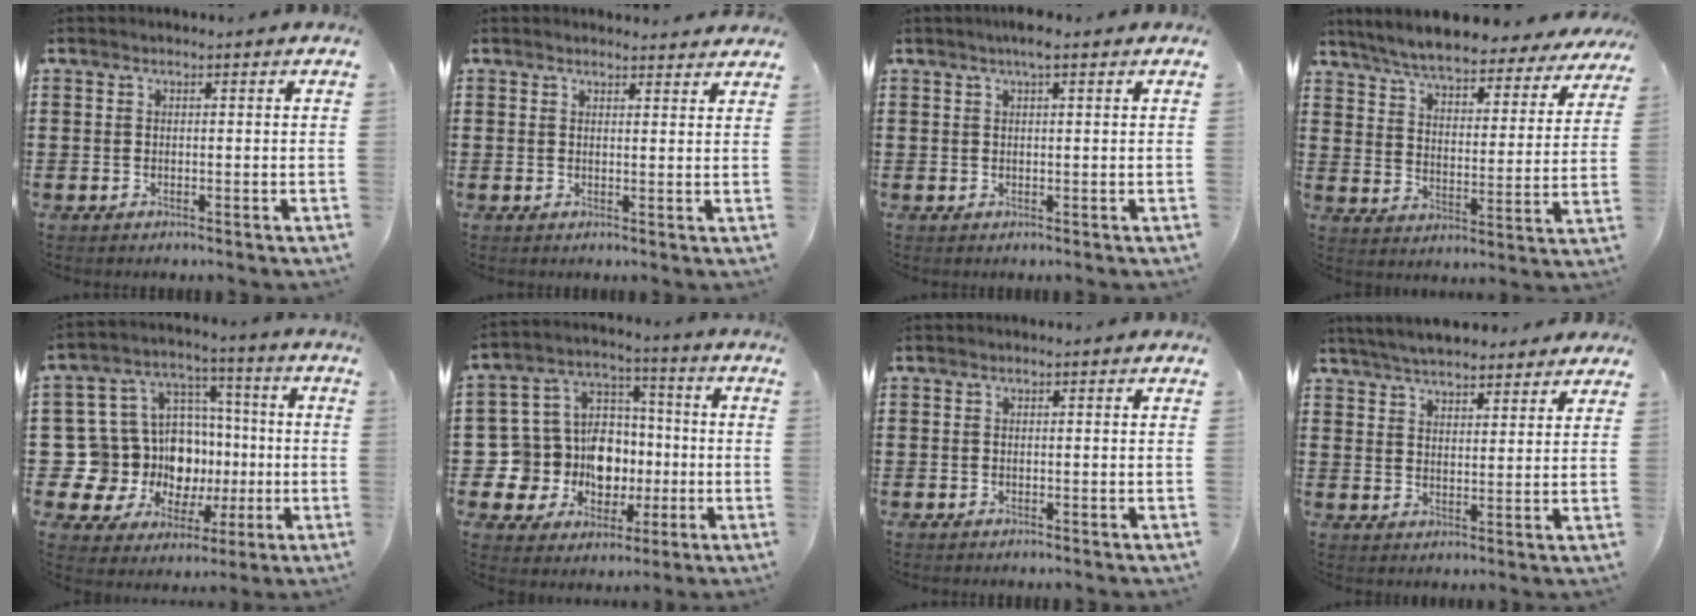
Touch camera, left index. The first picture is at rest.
{"total": 2.1, "force": [2.1, 0.3, 0.1], "torque": [0.001, -0.006, 0.039]}
{"total": 2.8, "force": [1.8, 0.3, 2.2], "torque": [-0.046, 0.005, 0.030]}
{"total": 6.5, "force": [6.2, 0.4, 2.1], "torque": [-0.068, -0.038, 0.107]}
{"total": 13.4, "force": [-1.4, 12.7, 4.0], "torque": [-0.120, -0.025, 0.003]}
{"total": 10.9, "force": [-1.6, 10.2, 3.6], "torque": [-0.131, -0.001, -0.021]}
{"total": 0.0}
{"total": 5.1, "force": [5.0, 0.6, 1.1], "torque": [-0.039, -0.014, 0.092]}